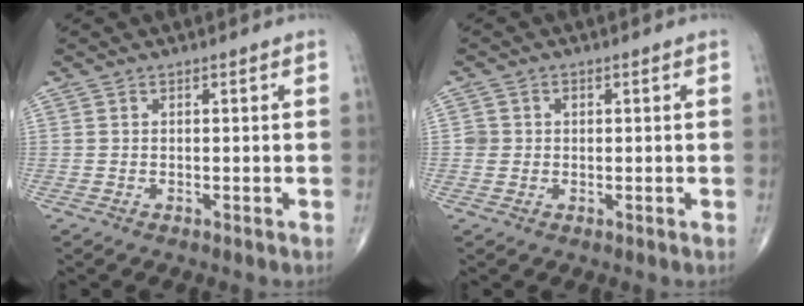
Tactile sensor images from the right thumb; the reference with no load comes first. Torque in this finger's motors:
{"motor_torque": [-0.14, 0.01, -0.02, 0.05, -0.02]}